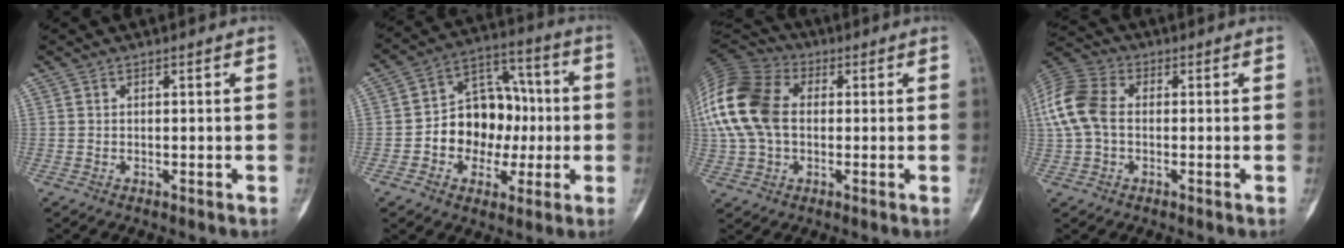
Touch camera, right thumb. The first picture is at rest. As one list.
[{"total": 14.7, "force": [-1.4, 11.2, 9.4], "torque": [-0.090, 0.043, -0.025]}, {"total": 18.7, "force": [1.5, 13.1, 13.2], "torque": [-0.290, 0.022, 0.021]}, {"total": 11.4, "force": [0.3, 8.1, 8.1], "torque": [-0.178, 0.028, -0.002]}]